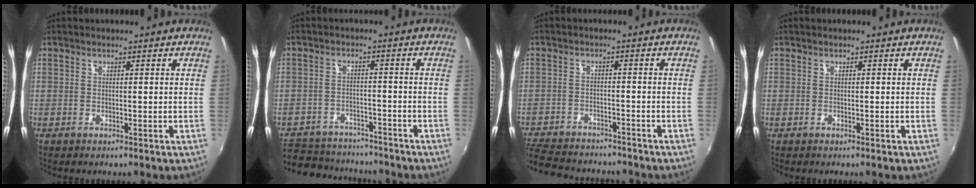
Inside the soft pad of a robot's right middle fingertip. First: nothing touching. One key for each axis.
{"total": 14.8, "fx": -12.2, "fy": 6.9, "fz": 4.9, "tx": -0.129, "ty": 0.014, "tz": -0.170}
{"total": 14.1, "fx": -12.2, "fy": 4.7, "fz": 5.2, "tx": -0.135, "ty": -0.007, "tz": -0.188}
{"total": 0.0}